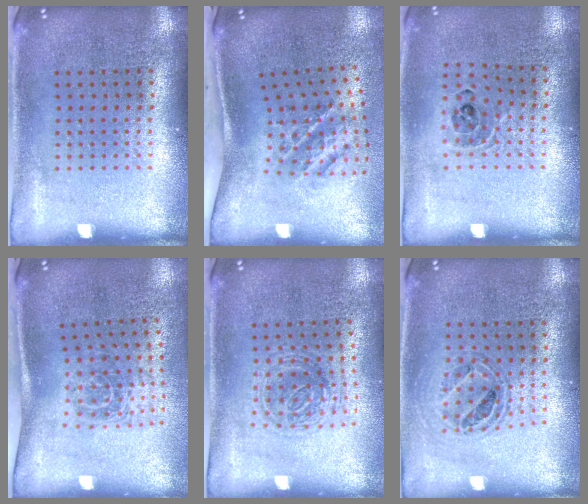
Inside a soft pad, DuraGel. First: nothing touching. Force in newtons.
{"total": 2.0, "press": 1.2, "slide": 1.5}
{"total": 0.9, "press": 0.9, "slide": 0.1}
{"total": 1.7, "press": 1.1, "slide": 1.3}
{"total": 1.2, "press": 1.1, "slide": 0.4}
{"total": 0.8, "press": 0.8, "slide": 0.3}